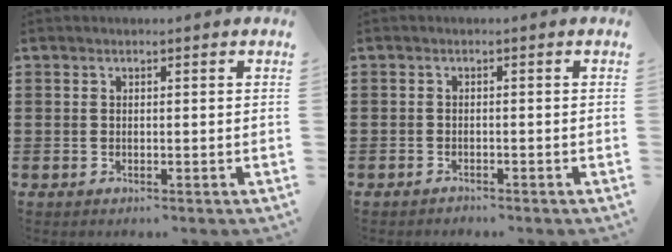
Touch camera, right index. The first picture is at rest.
{"total": 1.0, "force": [-1.0, 0.3, -0.1], "torque": [-0.002, 0.003, -0.022]}